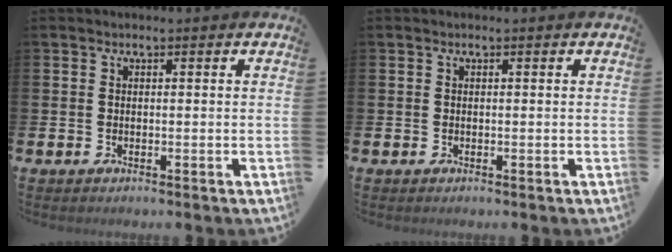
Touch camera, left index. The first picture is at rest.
{"total": 0.0}